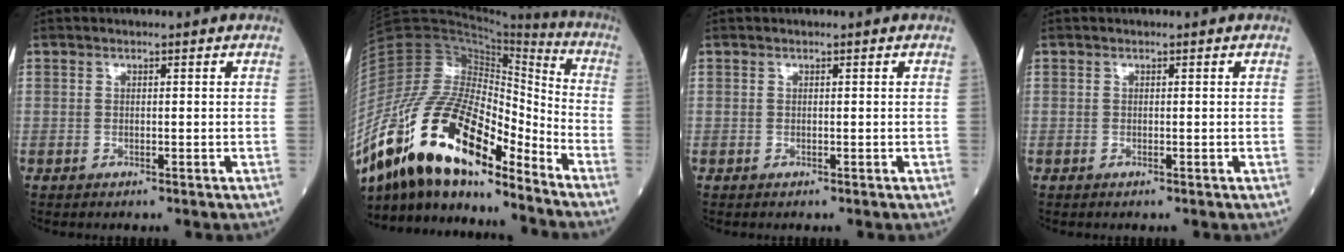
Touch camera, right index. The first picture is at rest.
{"total": 22.0, "force": [-15.8, 6.0, 14.1], "torque": [-0.299, 0.011, -0.292]}
{"total": 0.0}
{"total": 0.0}